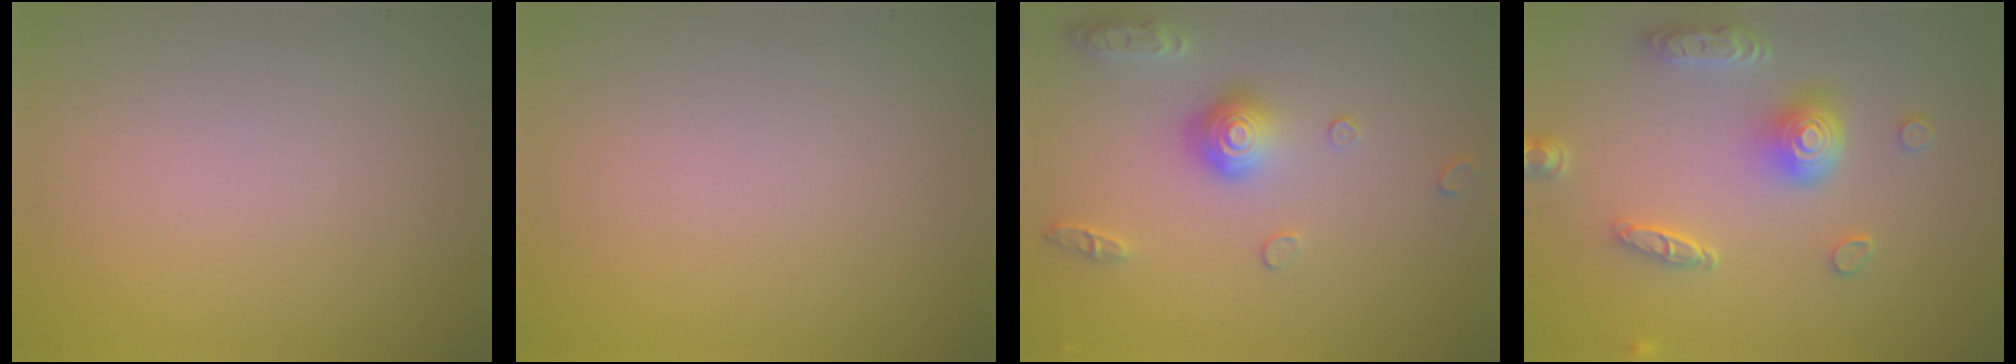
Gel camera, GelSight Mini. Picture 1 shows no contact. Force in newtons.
{"total": 0.0}
{"total": 3.7, "press": 3.0, "slide": 2.1}
{"total": 5.0, "press": 4.0, "slide": 3.0}